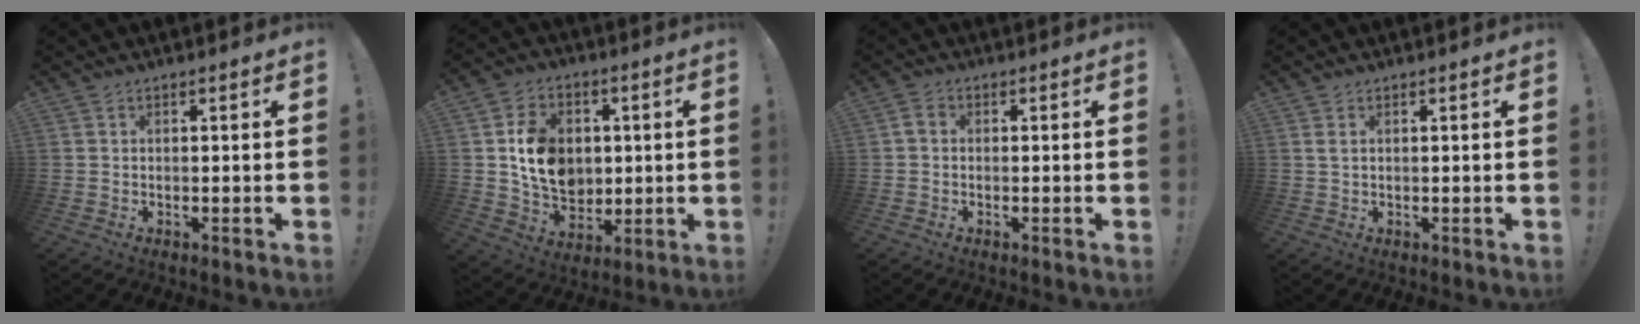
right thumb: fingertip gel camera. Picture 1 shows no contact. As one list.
[{"total": 14.0, "force": [1.2, 11.9, 7.3], "torque": [-0.111, 0.001, 0.034]}, {"total": 2.3, "force": [-0.2, 1.8, 1.4], "torque": [-0.024, 0.007, -0.002]}, {"total": 1.2, "force": [0.6, 0.3, 1.0], "torque": [-0.022, 0.002, 0.010]}]